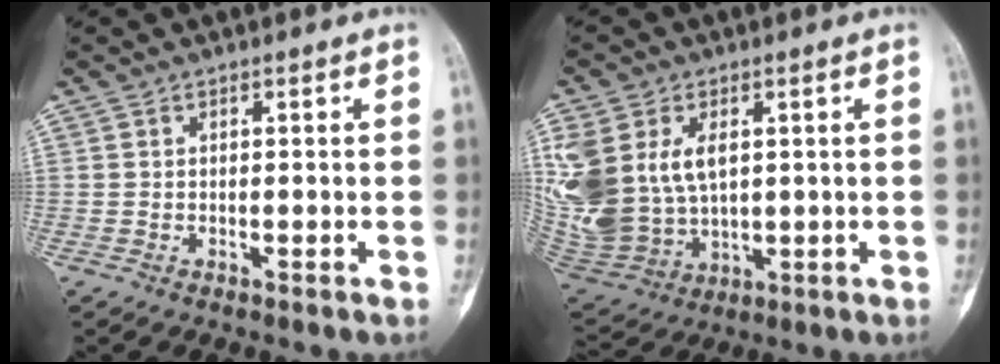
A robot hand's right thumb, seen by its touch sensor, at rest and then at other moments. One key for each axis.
{"total": 19.7, "fx": 3.9, "fy": 13.6, "fz": 13.7, "tx": -0.323, "ty": -0.007, "tz": 0.102}